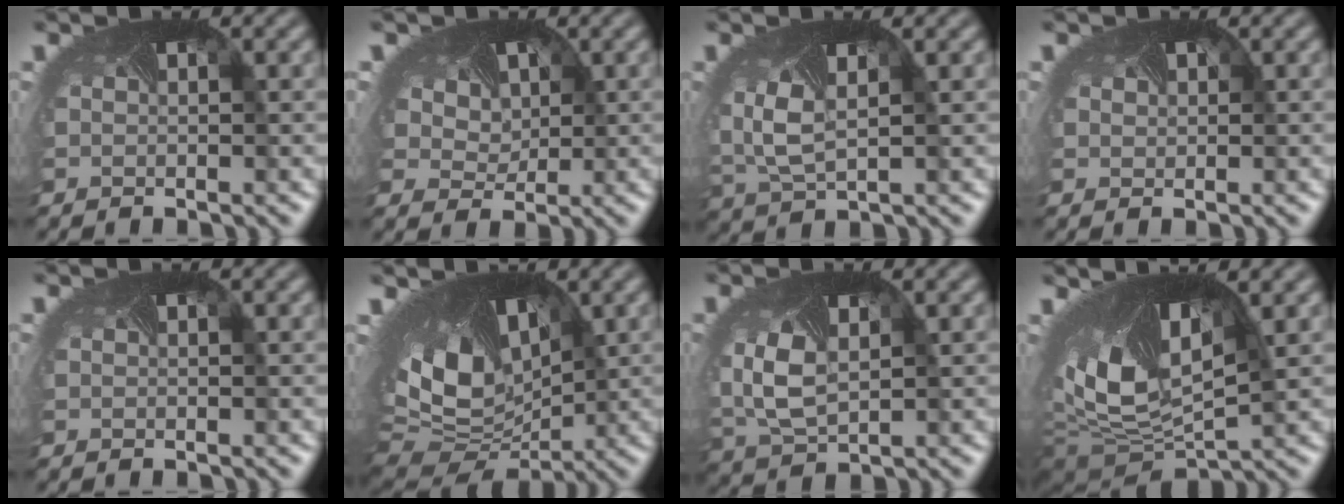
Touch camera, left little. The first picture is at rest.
{"total": 5.3, "force": [2.6, 4.0, 2.4], "torque": [-0.059, 0.005, 0.029]}
{"total": 3.9, "force": [0.3, 2.3, 3.1], "torque": [-0.098, -0.016, 0.010]}
{"total": 0.9, "force": [0.2, -0.1, -0.8], "torque": [-0.002, -0.013, 0.011]}
{"total": 0.0}
{"total": 13.2, "force": [3.1, 8.3, 9.7], "torque": [-0.218, 0.002, 0.075]}
{"total": 4.0, "force": [0.0, 2.6, 3.0], "torque": [-0.098, -0.019, 0.006]}
{"total": 12.5, "force": [2.0, 6.8, 10.3], "torque": [-0.203, -0.014, 0.049]}